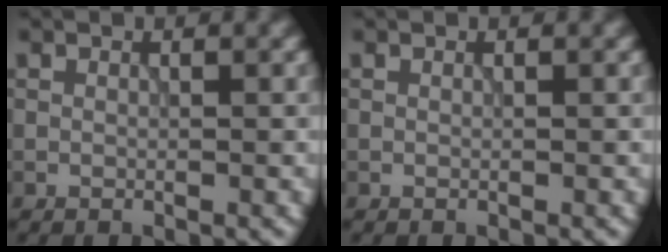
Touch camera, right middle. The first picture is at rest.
{"total": 0.0}